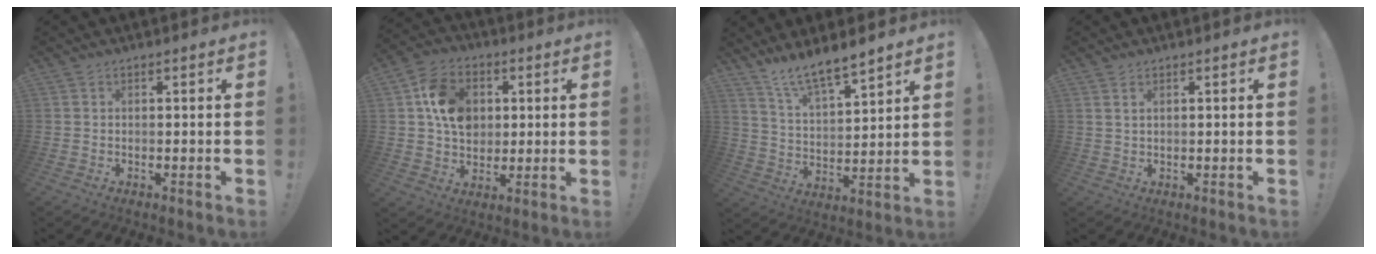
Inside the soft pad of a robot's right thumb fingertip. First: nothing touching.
{"total": 13.6, "force": [3.0, 10.8, 7.7], "torque": [-0.121, 0.007, 0.065]}
{"total": 9.8, "force": [8.9, 1.5, 3.9], "torque": [-0.079, -0.068, 0.161]}
{"total": 1.5, "force": [0.9, 0.5, 1.1], "torque": [-0.021, -0.001, 0.017]}